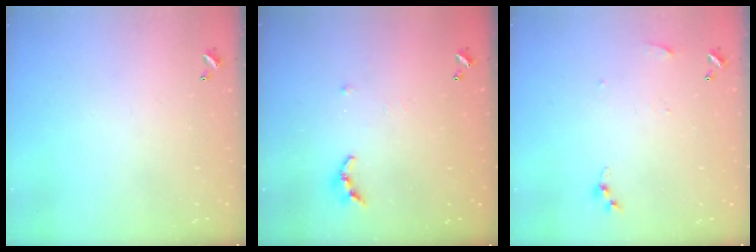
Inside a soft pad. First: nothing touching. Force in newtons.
{"total": 5.8, "press": 5.8, "slide": 0.1}
{"total": 3.8, "press": 3.8, "slide": 0.5}